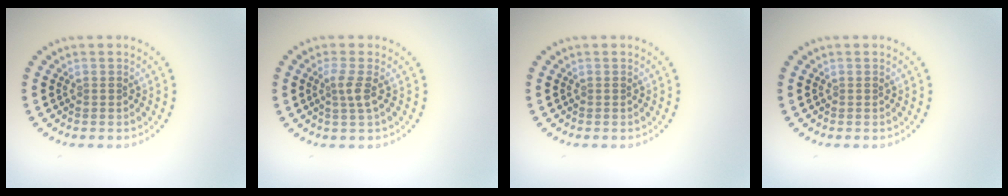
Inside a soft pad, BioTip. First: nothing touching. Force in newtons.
{"total": 1.8, "press": 1.3, "slide": 1.3}
{"total": 0.0}
{"total": 0.0}